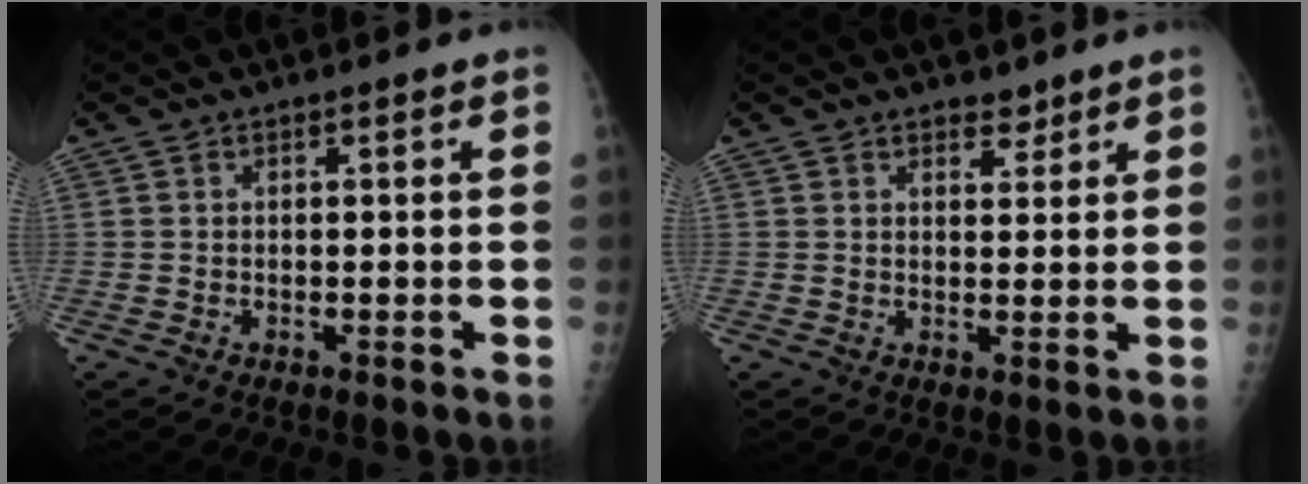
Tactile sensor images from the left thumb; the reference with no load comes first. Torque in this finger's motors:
{"motor_torque": [-0.46, 0.00, -0.24, -0.25, 0.01]}